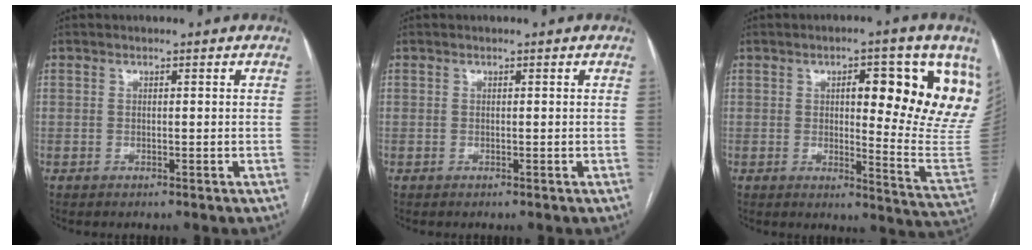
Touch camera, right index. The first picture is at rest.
{"total": 0.0}
{"total": 17.7, "force": [6.9, 3.4, 16.0], "torque": [-0.167, -0.004, 0.086]}